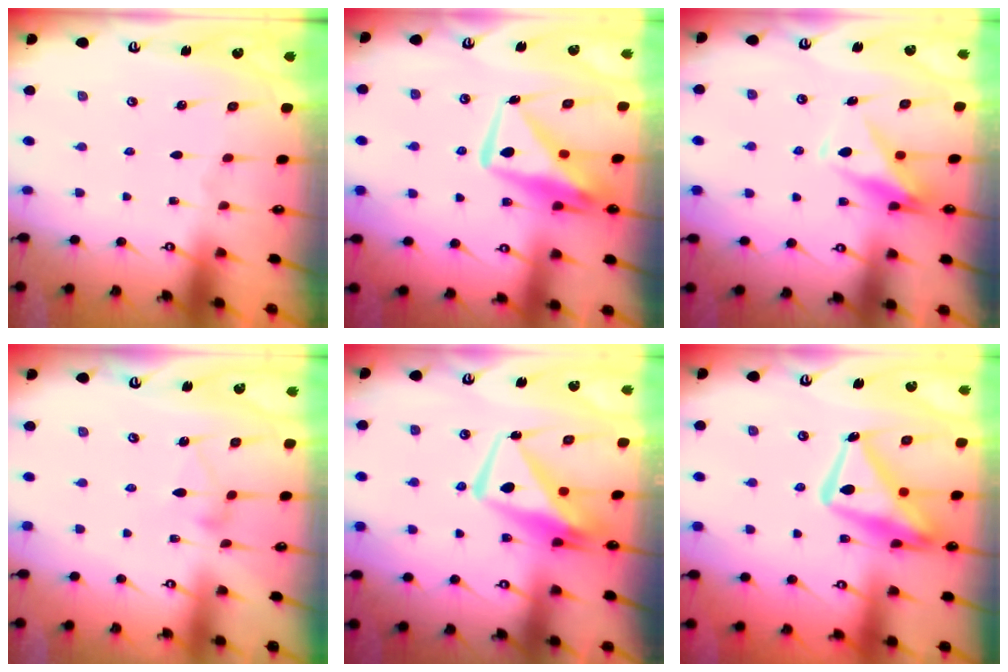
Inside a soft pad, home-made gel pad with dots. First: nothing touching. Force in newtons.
{"total": 12.4, "press": 12.4, "slide": 1.1}
{"total": 10.0, "press": 10.0, "slide": 1.0}
{"total": 7.2, "press": 7.2, "slide": 0.4}
{"total": 9.2, "press": 9.1, "slide": 1.4}
{"total": 17.8, "press": 17.8, "slide": 1.6}